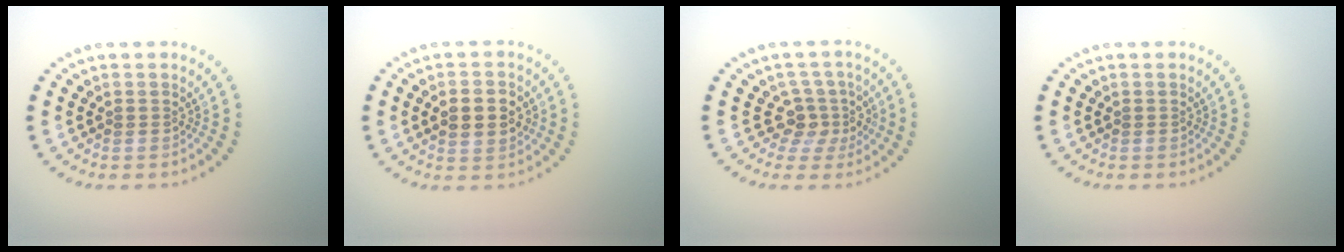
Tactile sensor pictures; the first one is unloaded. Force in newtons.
{"total": 4.3, "press": 4.3, "slide": 0.3}
{"total": 3.0, "press": 2.3, "slide": 1.9}
{"total": 0.0}